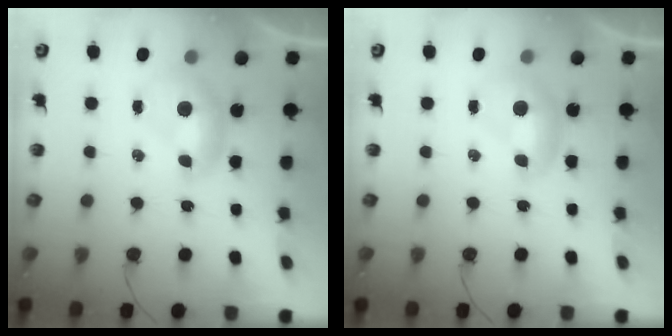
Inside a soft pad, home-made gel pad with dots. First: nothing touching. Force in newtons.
{"total": 0.0}